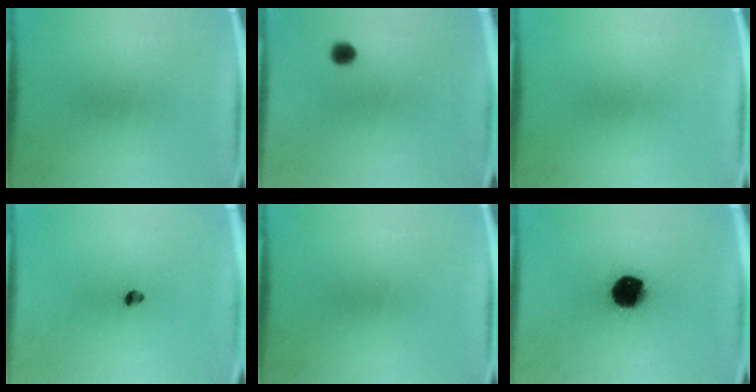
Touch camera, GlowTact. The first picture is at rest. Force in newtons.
{"total": 2.2}
{"total": 0.0}
{"total": 1.7}
{"total": 0.0}
{"total": 16.1}